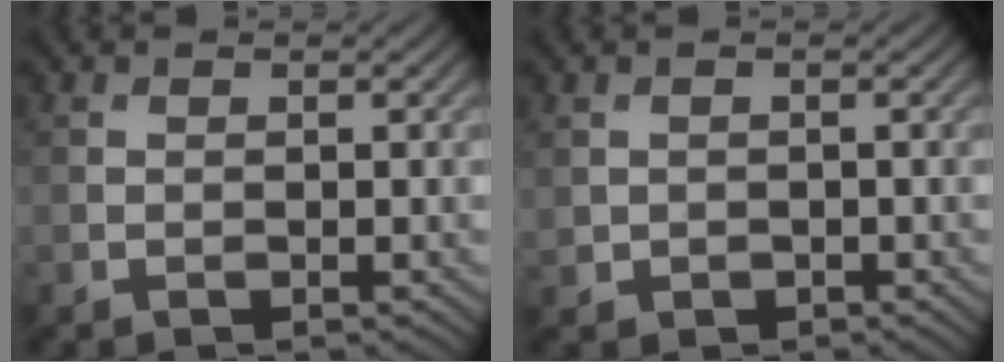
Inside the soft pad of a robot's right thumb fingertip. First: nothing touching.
{"total": 1.2, "force": [0.0, 1.1, 0.4], "torque": [-0.012, -0.008, 0.003]}